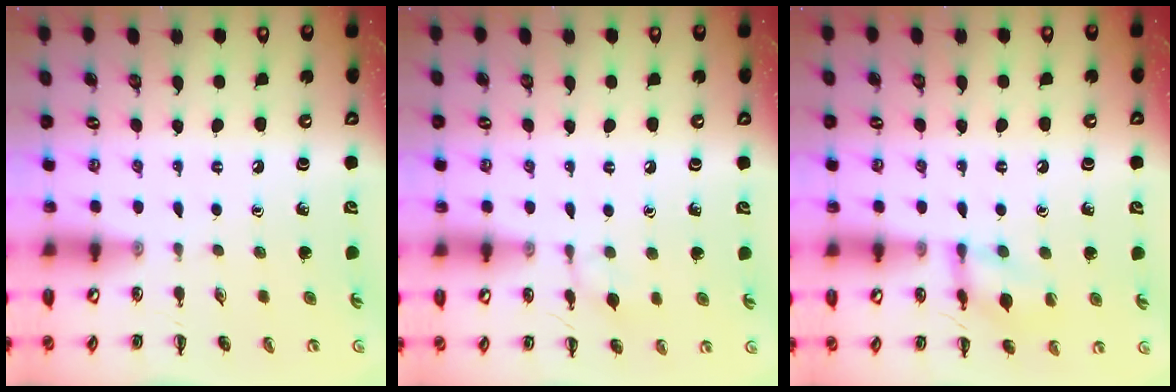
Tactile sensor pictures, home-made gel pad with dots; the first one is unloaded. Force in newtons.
{"total": 5.4, "press": 5.1, "slide": 1.9}
{"total": 11.4, "press": 11.4, "slide": 0.4}